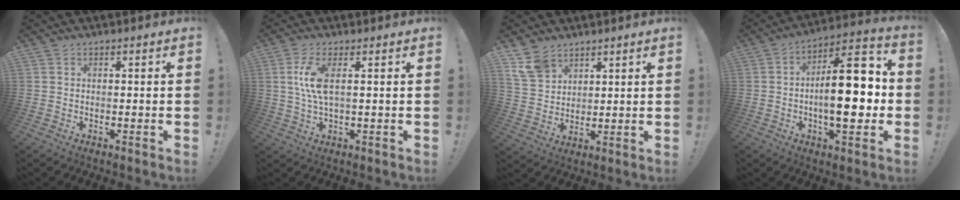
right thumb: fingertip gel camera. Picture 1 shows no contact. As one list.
[{"total": 7.8, "force": [1.5, 2.1, 7.3], "torque": [-0.141, -0.009, 0.024]}, {"total": 7.1, "force": [5.1, 4.3, 2.7], "torque": [-0.056, -0.019, 0.103]}, {"total": 19.1, "force": [-2.0, 7.3, 17.6], "torque": [-0.262, 0.006, -0.036]}]